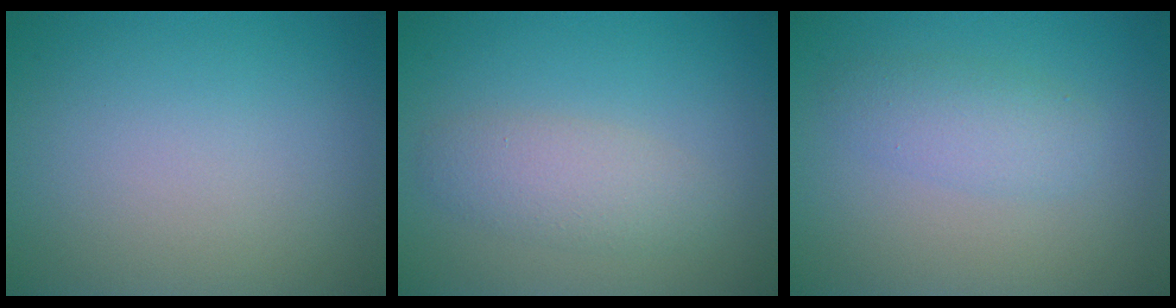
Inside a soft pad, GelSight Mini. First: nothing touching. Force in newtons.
{"total": 2.8, "press": 2.8, "slide": 0.1}
{"total": 2.4, "press": 2.4, "slide": 0.0}